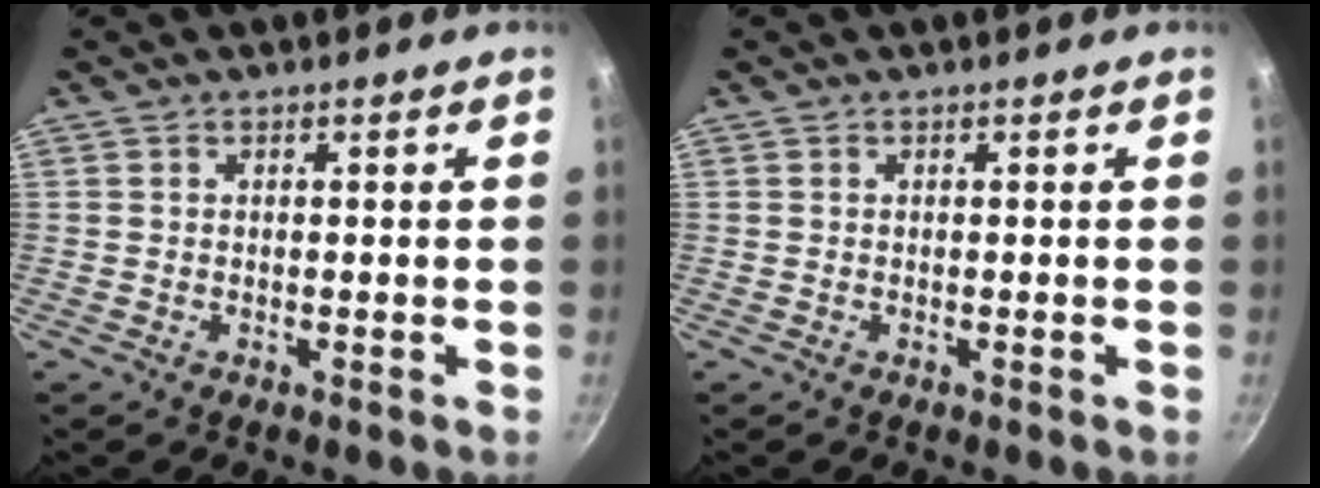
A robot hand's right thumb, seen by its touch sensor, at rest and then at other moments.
{"total": 0.0}